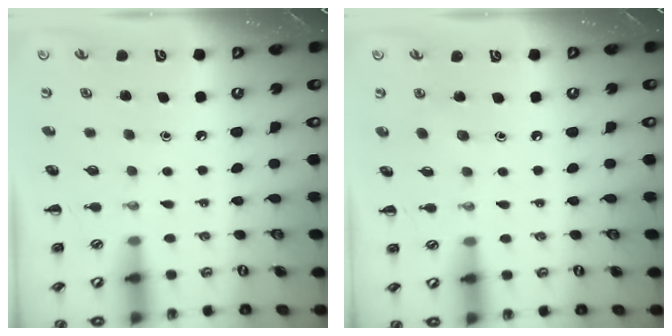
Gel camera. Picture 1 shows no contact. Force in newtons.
{"total": 3.1, "press": 3.0, "slide": 1.0}